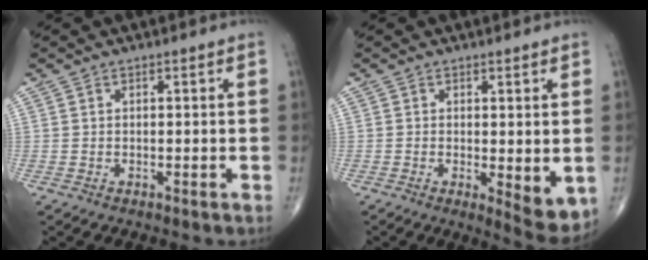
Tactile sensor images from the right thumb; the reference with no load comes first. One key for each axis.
{"total": 6.5, "fx": -0.8, "fy": 2.3, "fz": 6.0, "tx": -0.080, "ty": -0.020, "tz": -0.008}